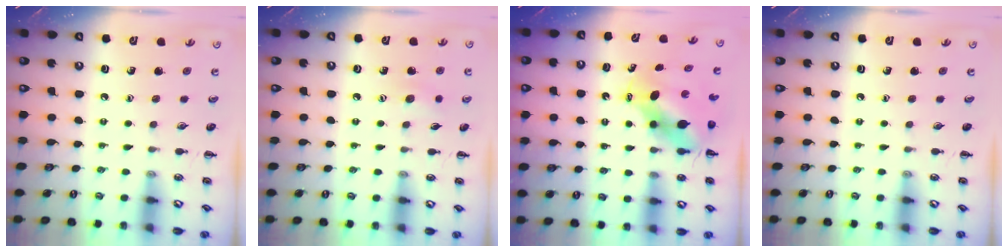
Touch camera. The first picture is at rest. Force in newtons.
{"total": 5.7, "press": 5.5, "slide": 1.3}
{"total": 6.6, "press": 6.5, "slide": 1.3}
{"total": 0.0}